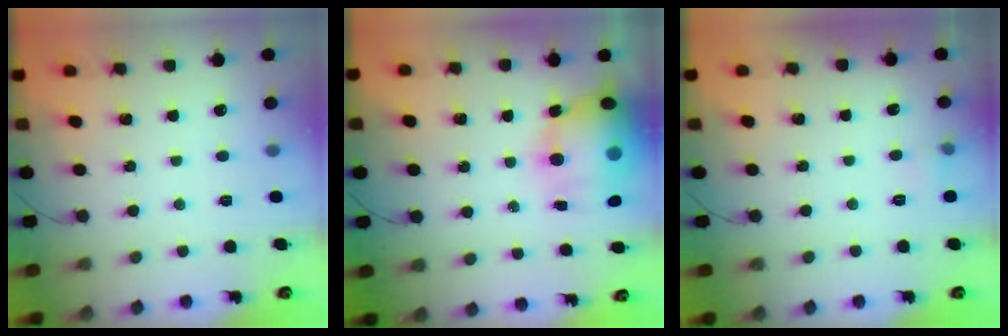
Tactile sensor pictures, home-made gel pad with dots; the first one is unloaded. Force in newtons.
{"total": 19.1, "press": 17.0, "slide": 8.7}
{"total": 4.6, "press": 4.4, "slide": 1.4}